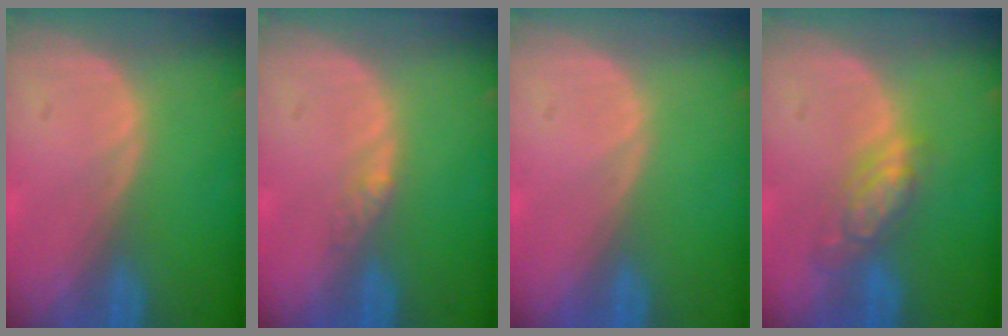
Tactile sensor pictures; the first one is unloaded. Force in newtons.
{"total": 1.8, "press": 1.6, "slide": 1.0}
{"total": 0.0}
{"total": 5.5, "press": 4.7, "slide": 2.8}